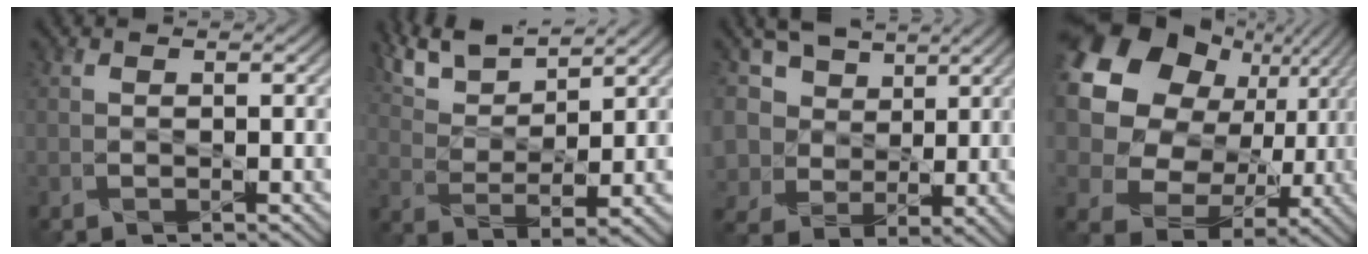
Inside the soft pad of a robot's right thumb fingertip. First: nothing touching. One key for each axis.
{"total": 8.6, "fx": 6.8, "fy": 2.0, "fz": 4.8, "tx": -0.114, "ty": 0.012, "tz": 0.141}
{"total": 10.3, "fx": 5.2, "fy": 7.8, "fz": 4.1, "tx": -0.144, "ty": 0.020, "tz": 0.106}
{"total": 21.0, "fx": 6.3, "fy": 17.2, "fz": 10.2, "tx": -0.278, "ty": 0.028, "tz": 0.122}